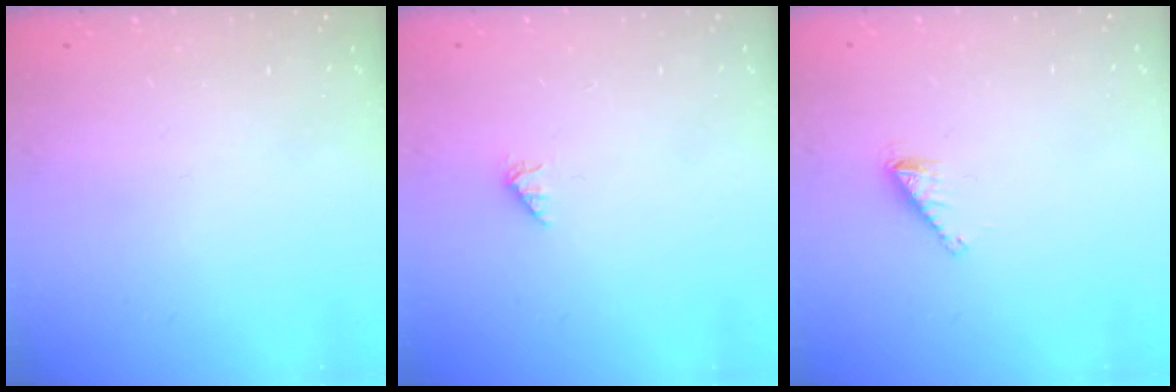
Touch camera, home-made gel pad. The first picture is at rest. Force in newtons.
{"total": 1.0, "press": 1.0, "slide": 0.2}
{"total": 1.8, "press": 1.8, "slide": 0.1}